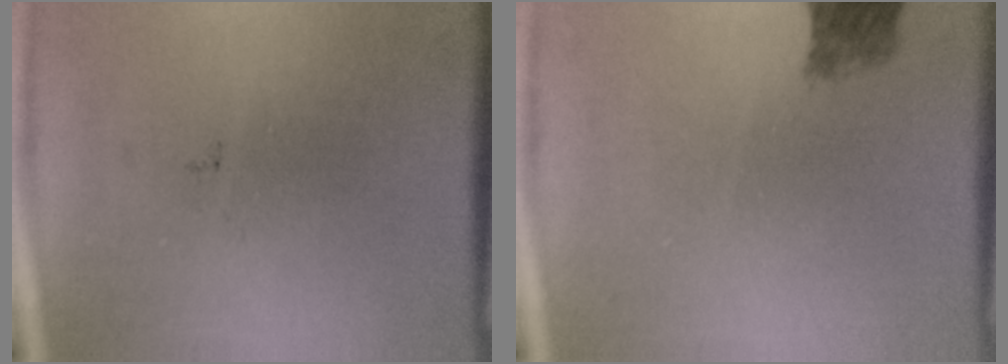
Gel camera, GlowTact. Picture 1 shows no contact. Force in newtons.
{"total": 2.7}